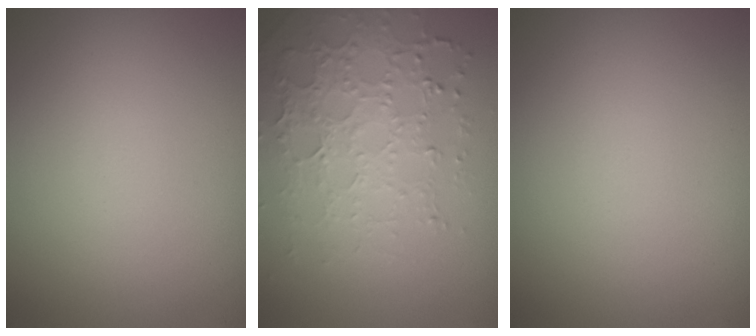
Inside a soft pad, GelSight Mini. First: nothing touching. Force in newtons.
{"total": 4.6, "press": 4.0, "slide": 2.2}
{"total": 0.0}